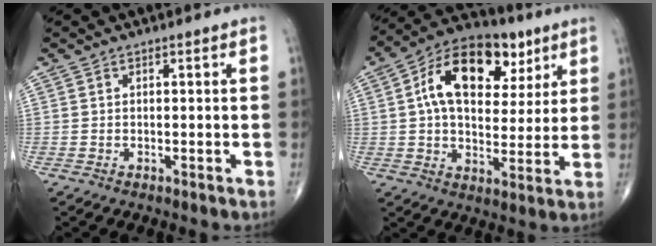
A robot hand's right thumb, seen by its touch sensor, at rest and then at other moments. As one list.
[{"total": 18.4, "force": [6.5, 11.1, 13.2], "torque": [-0.179, 0.006, 0.098]}]